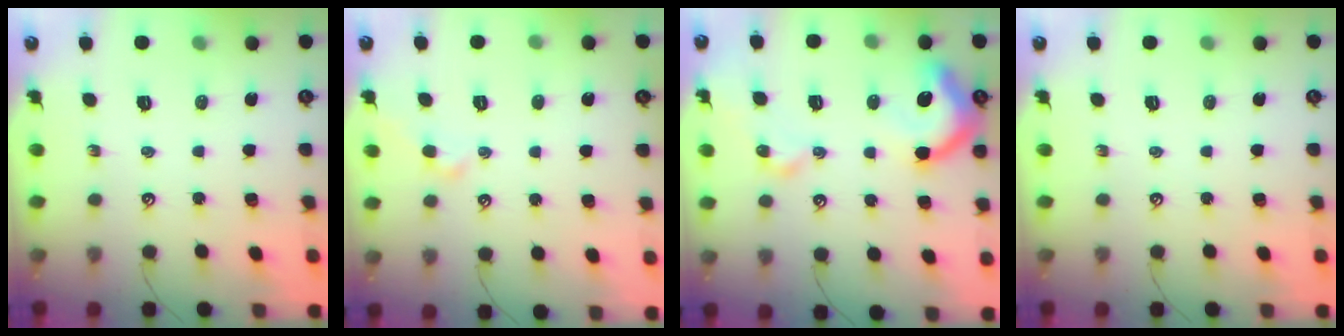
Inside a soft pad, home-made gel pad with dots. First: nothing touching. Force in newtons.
{"total": 1.6, "press": 1.5, "slide": 0.4}
{"total": 15.3, "press": 15.2, "slide": 1.8}
{"total": 0.0}